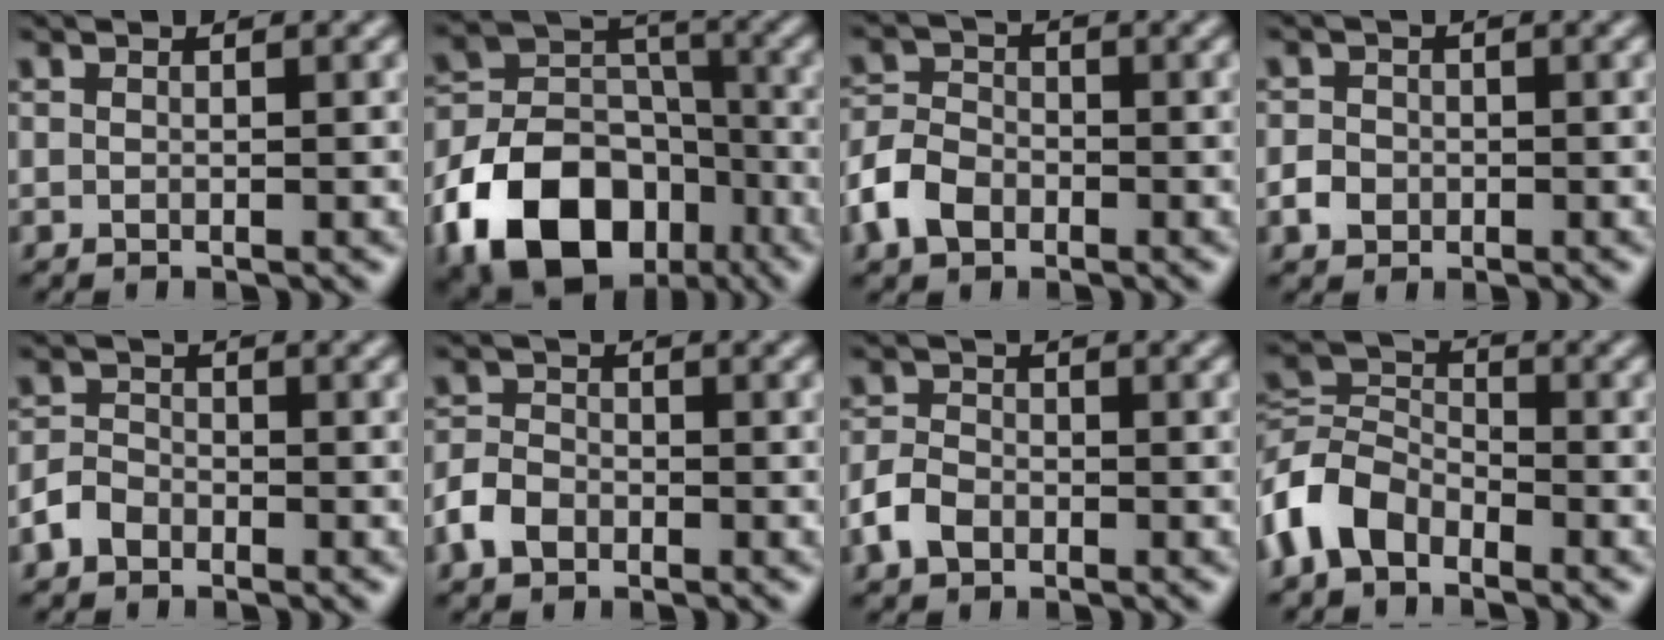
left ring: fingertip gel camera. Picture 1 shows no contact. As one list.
[{"total": 13.3, "force": [-6.6, 9.3, 6.8], "torque": [-0.144, 0.000, -0.126]}, {"total": 4.1, "force": [-2.1, 2.9, 2.0], "torque": [-0.045, 0.002, -0.048]}, {"total": 1.8, "force": [-0.6, 1.6, 0.6], "torque": [-0.005, 0.000, -0.015]}, {"total": 2.1, "force": [-1.3, 1.5, 0.7], "torque": [-0.009, 0.006, -0.032]}, {"total": 2.9, "force": [-1.5, 2.0, 1.3], "torque": [-0.024, 0.003, -0.037]}, {"total": 2.8, "force": [-1.4, 2.0, 1.4], "torque": [-0.025, 0.002, -0.035]}, {"total": 5.6, "force": [-3.1, 3.6, 3.0], "torque": [-0.069, 0.004, -0.077]}]